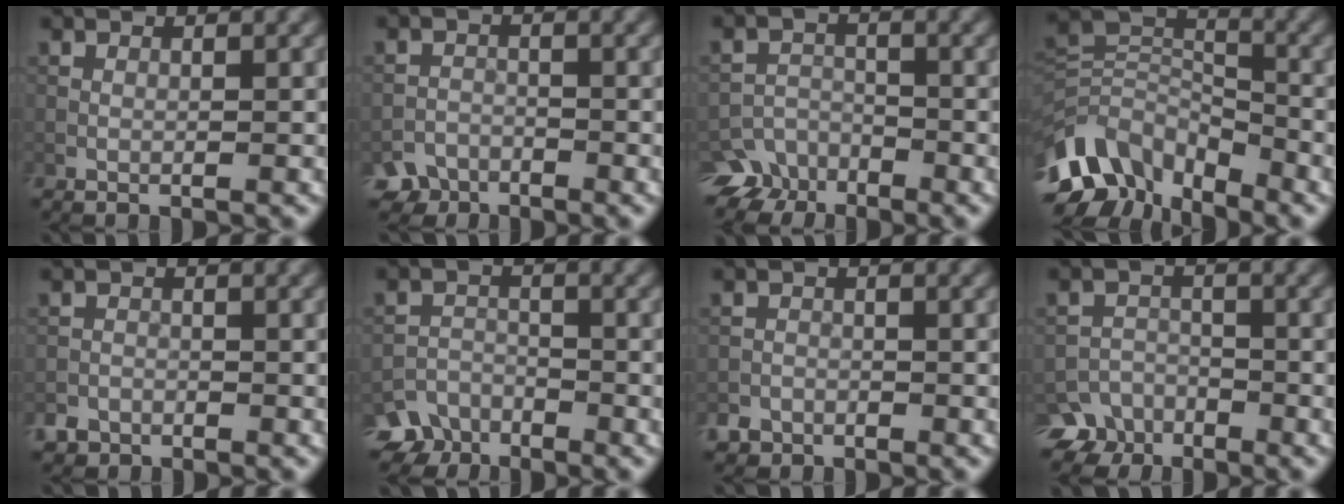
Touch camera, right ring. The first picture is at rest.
{"total": 3.5, "force": [-2.9, 1.9, 0.2], "torque": [0.005, -0.002, -0.049]}
{"total": 5.3, "force": [-4.4, 3.0, 0.3], "torque": [0.014, -0.006, -0.070]}
{"total": 10.4, "force": [-6.5, 6.3, 5.2], "torque": [-0.106, -0.005, -0.127]}
{"total": 1.8, "force": [-1.4, 1.0, 0.0], "torque": [0.004, 0.002, -0.026]}
{"total": 4.5, "force": [-3.7, 2.5, 0.3], "torque": [0.006, -0.011, -0.064]}
{"total": 2.1, "force": [-1.7, 1.2, 0.0], "torque": [0.007, 0.005, -0.029]}
{"total": 4.9, "force": [-3.9, 3.0, 0.3], "torque": [0.016, -0.006, -0.060]}